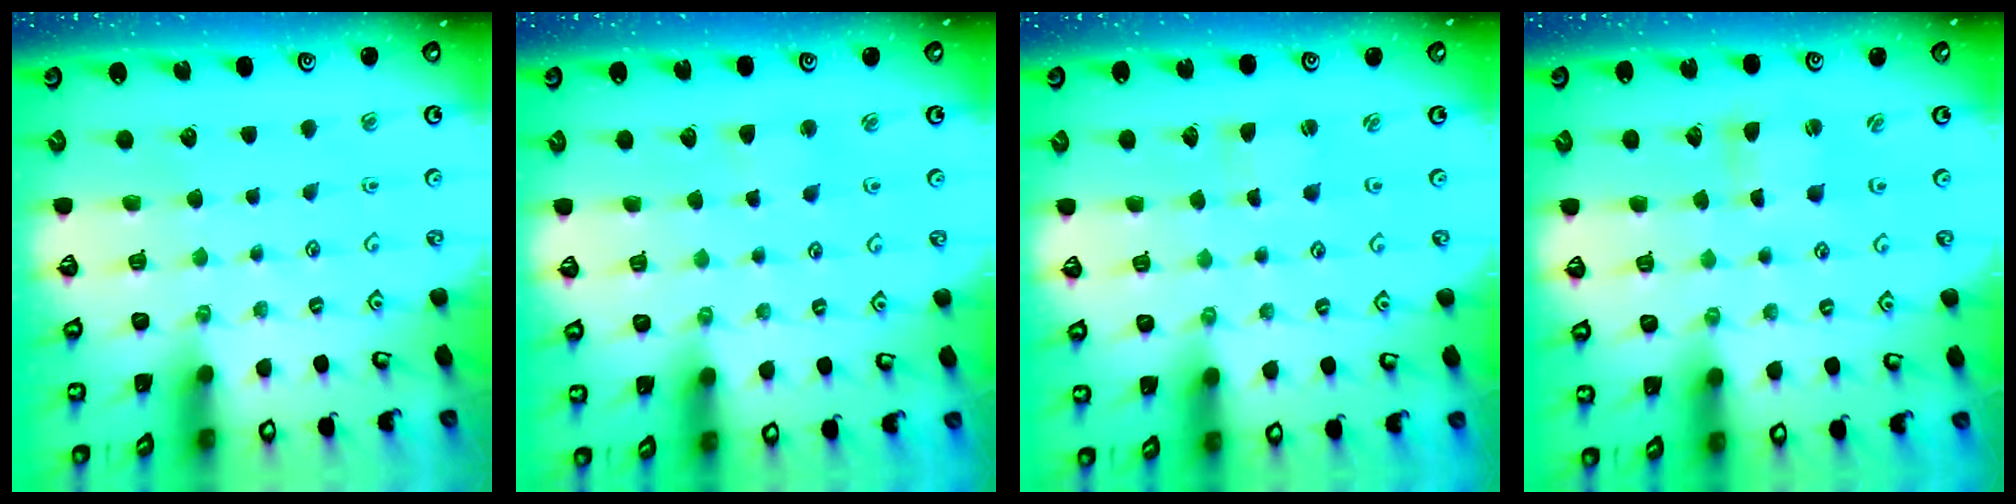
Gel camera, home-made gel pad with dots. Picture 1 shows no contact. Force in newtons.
{"total": 2.1, "press": 2.1, "slide": 0.5}
{"total": 1.5, "press": 1.5, "slide": 0.3}
{"total": 1.7, "press": 1.6, "slide": 0.4}